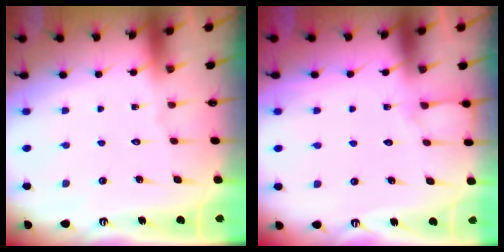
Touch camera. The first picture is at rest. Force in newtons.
{"total": 3.9, "press": 3.9, "slide": 0.4}